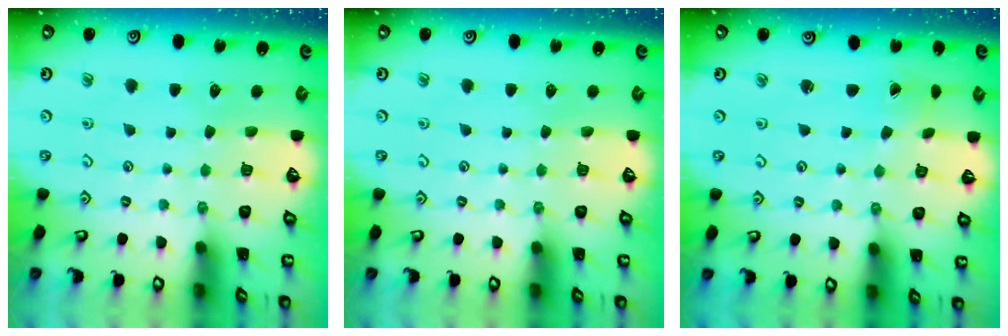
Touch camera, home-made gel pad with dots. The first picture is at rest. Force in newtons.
{"total": 0.0}
{"total": 0.7, "press": 0.7, "slide": 0.1}